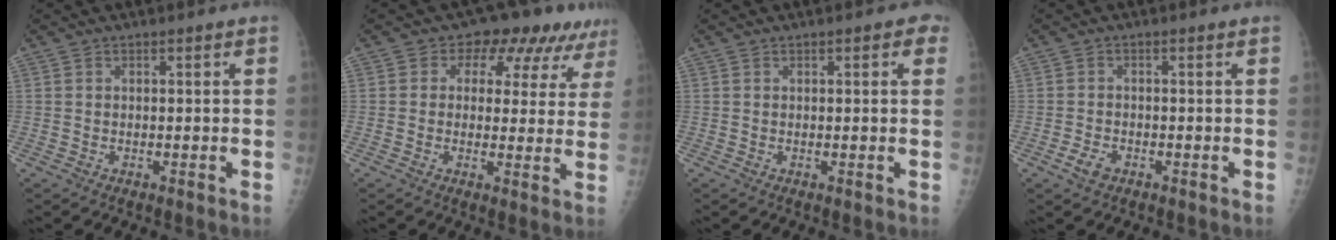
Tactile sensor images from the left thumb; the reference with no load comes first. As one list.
[{"total": 10.5, "force": [5.8, 7.0, 5.2], "torque": [-0.009, -0.011, 0.058]}, {"total": 2.5, "force": [1.0, 1.1, 2.0], "torque": [-0.016, 0.001, 0.008]}, {"total": 2.5, "force": [-1.3, 1.5, 1.5], "torque": [-0.029, 0.003, -0.021]}]